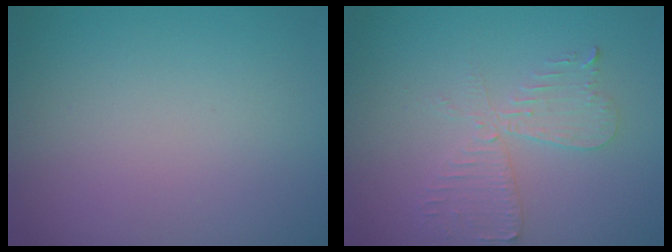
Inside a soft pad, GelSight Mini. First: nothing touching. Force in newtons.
{"total": 2.6, "press": 2.5, "slide": 0.5}